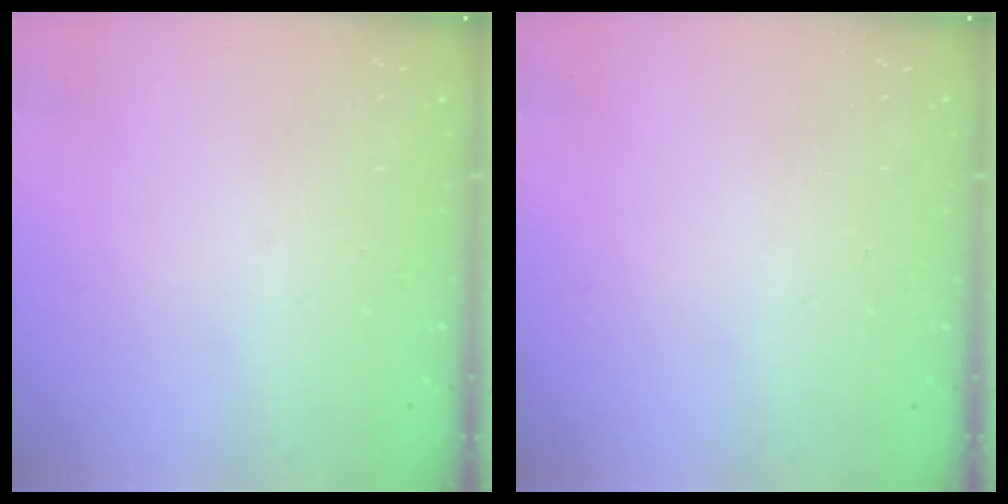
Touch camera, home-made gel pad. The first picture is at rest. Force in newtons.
{"total": 0.0}